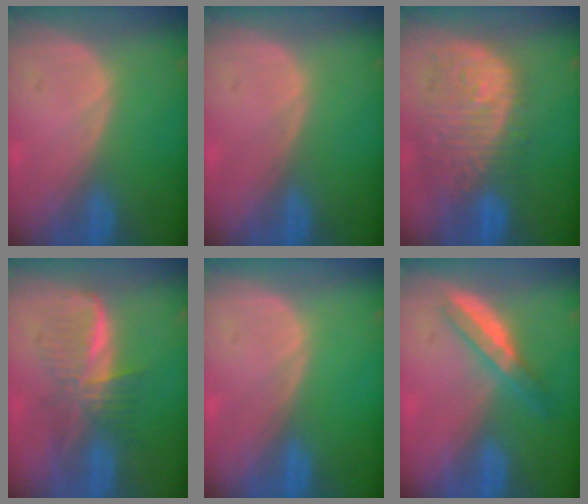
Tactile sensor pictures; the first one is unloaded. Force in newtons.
{"total": 0.0}
{"total": 11.9, "press": 10.5, "slide": 5.6}
{"total": 6.2, "press": 6.1, "slide": 0.8}
{"total": 0.0}
{"total": 5.2, "press": 4.6, "slide": 2.4}